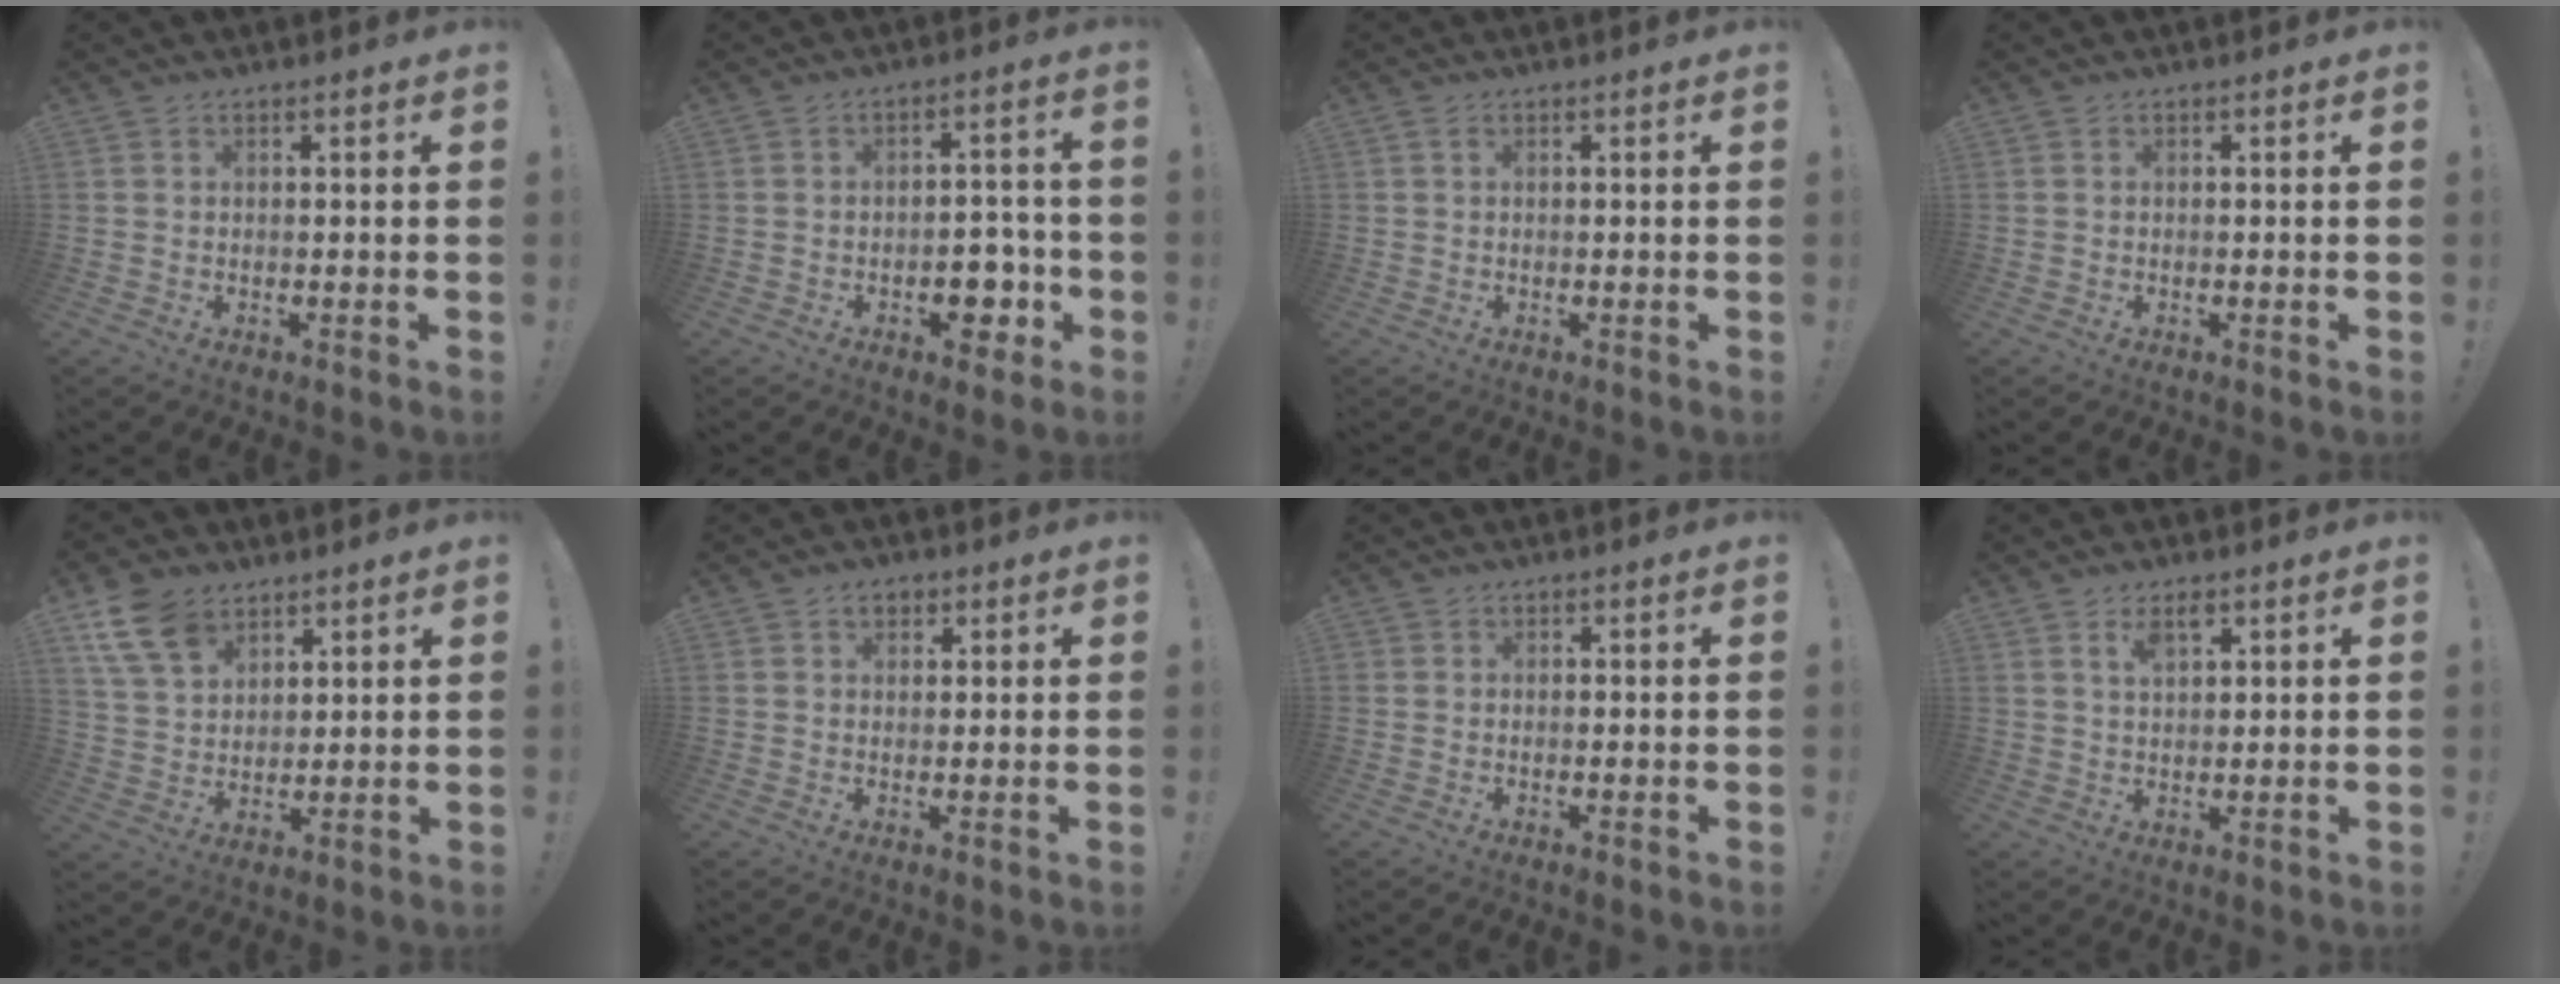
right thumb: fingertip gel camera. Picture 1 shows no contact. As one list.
[{"total": 8.3, "force": [-3.1, 5.4, 5.4], "torque": [-0.056, 0.020, -0.049]}, {"total": 0.8, "force": [0.3, 0.4, 0.7], "torque": [-0.015, 0.002, 0.005]}, {"total": 0.0}, {"total": 11.6, "force": [7.0, 7.3, 5.7], "torque": [-0.108, -0.024, 0.140]}, {"total": 2.7, "force": [1.2, 2.1, 1.3], "torque": [-0.020, 0.002, 0.021]}, {"total": 0.6, "force": [-0.5, 0.3, 0.1], "torque": [-0.008, 0.004, -0.008]}, {"total": 4.0, "force": [2.4, 1.6, 2.7], "torque": [-0.042, -0.008, 0.041]}]